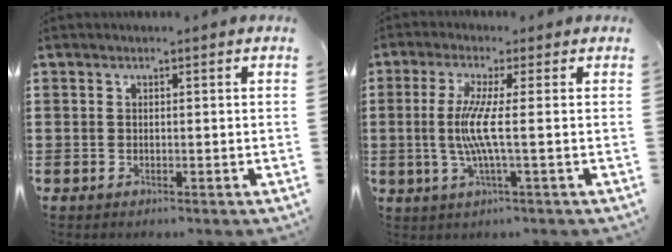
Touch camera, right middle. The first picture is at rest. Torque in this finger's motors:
{"motor_torque": [0.72, 0.10, 0.97, 0.21]}